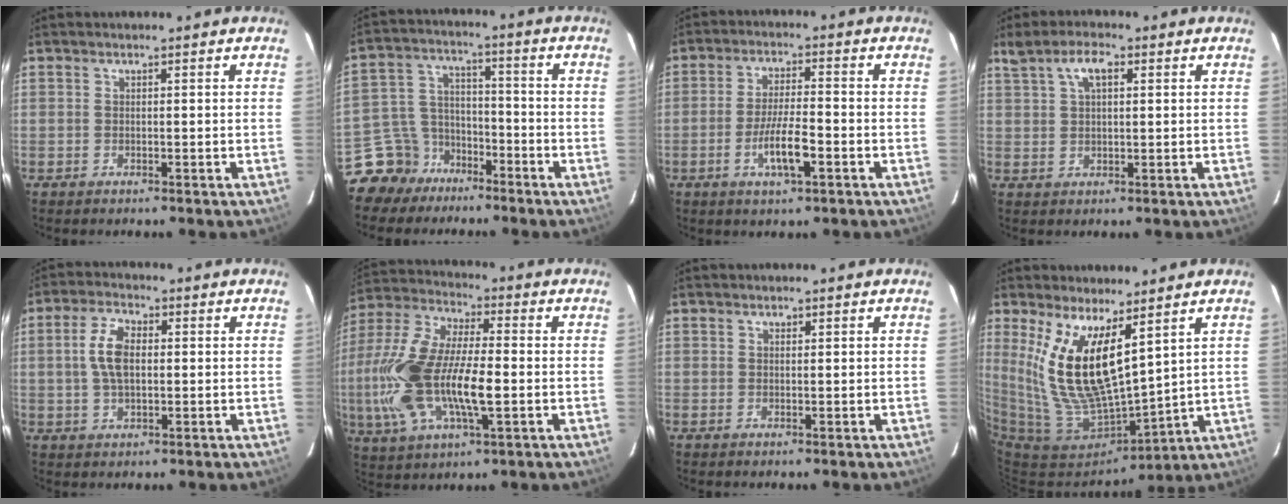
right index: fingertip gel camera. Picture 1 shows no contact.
{"total": 10.6, "force": [-8.1, 6.8, 1.0], "torque": [-0.037, 0.054, -0.152]}
{"total": 7.3, "force": [-3.2, 1.4, 6.4], "torque": [-0.128, -0.004, -0.057]}
{"total": 4.8, "force": [2.3, 1.9, 3.8], "torque": [-0.067, 0.012, 0.043]}
{"total": 6.5, "force": [0.5, 3.4, 5.5], "torque": [-0.112, 0.012, 0.013]}
{"total": 20.6, "force": [-3.0, 8.1, 18.7], "torque": [-0.392, -0.003, -0.058]}
{"total": 0.6, "force": [0.3, 0.4, 0.3], "torque": [-0.004, 0.003, 0.005]}
{"total": 14.3, "force": [7.2, 4.7, 11.4], "torque": [-0.205, -0.012, 0.158]}